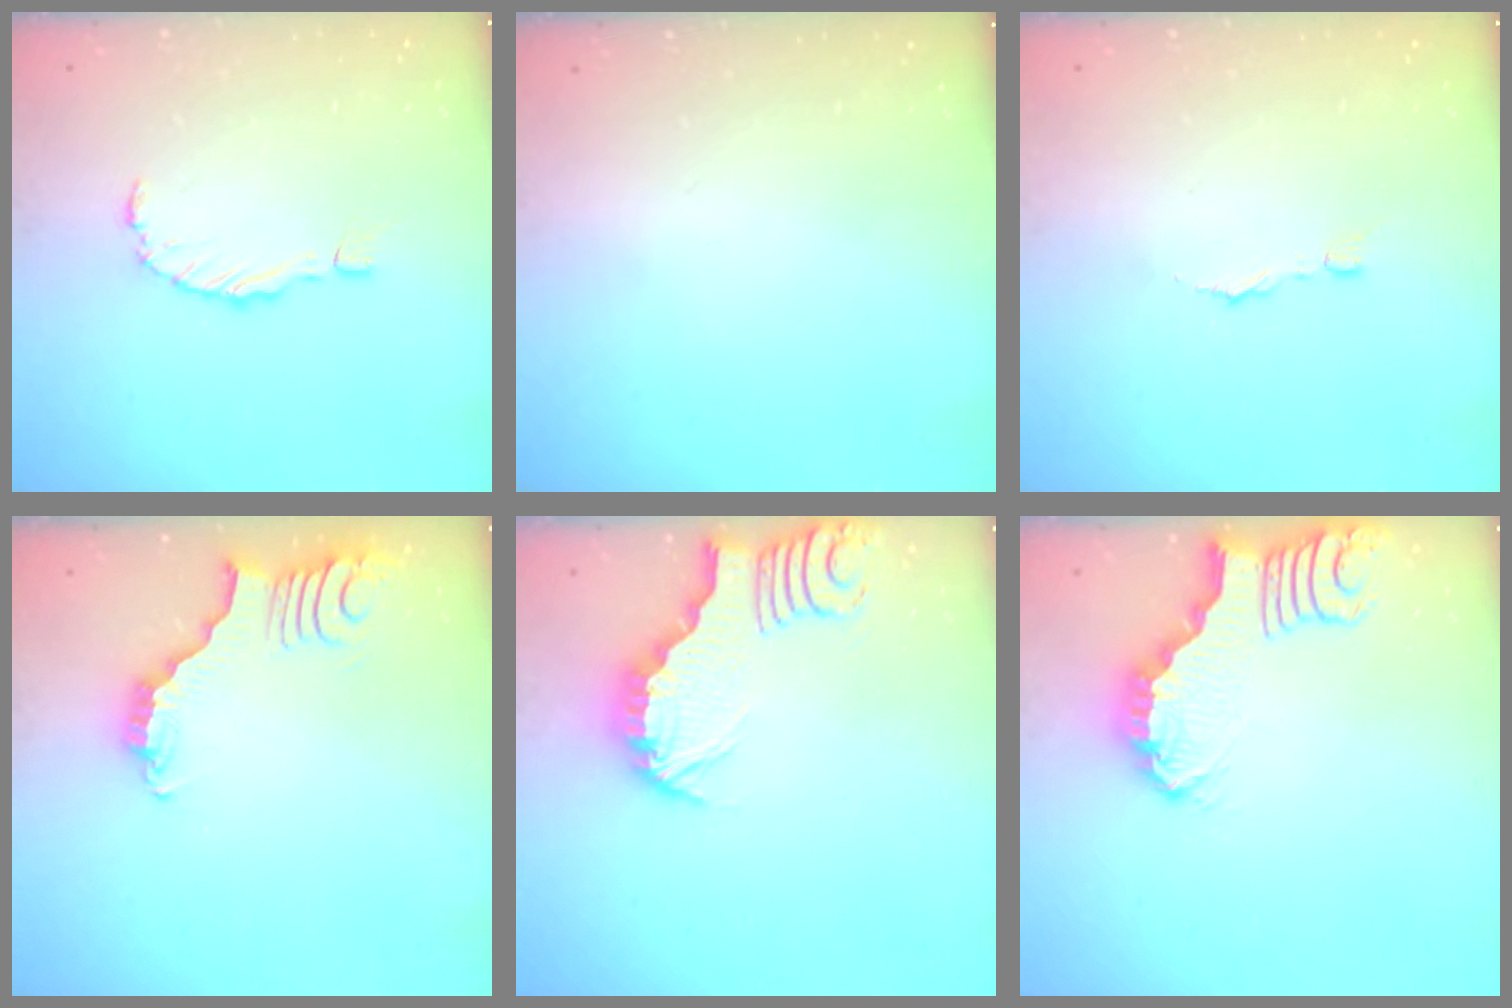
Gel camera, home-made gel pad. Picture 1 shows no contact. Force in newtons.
{"total": 0.0}
{"total": 2.7, "press": 2.7, "slide": 0.3}
{"total": 3.1, "press": 3.1, "slide": 0.5}
{"total": 3.4, "press": 3.4, "slide": 0.4}
{"total": 2.4, "press": 2.4, "slide": 0.2}